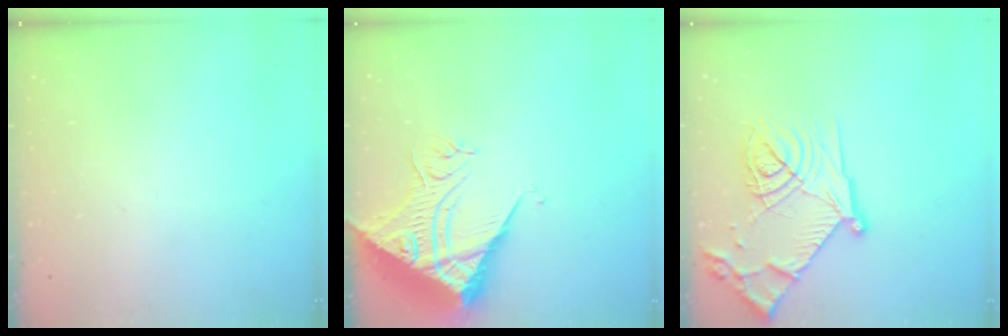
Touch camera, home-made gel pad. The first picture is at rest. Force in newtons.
{"total": 12.0, "press": 11.9, "slide": 0.7}
{"total": 20.3, "press": 20.2, "slide": 1.9}